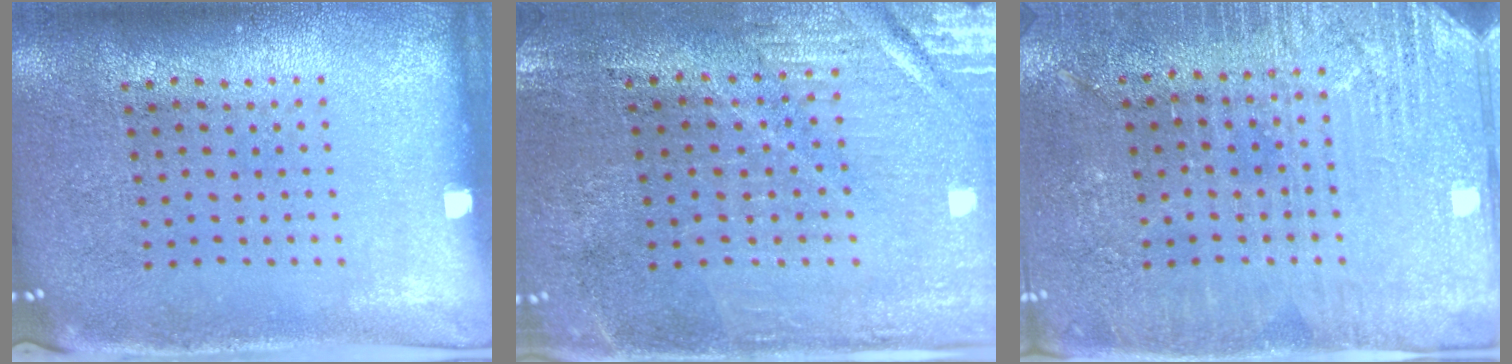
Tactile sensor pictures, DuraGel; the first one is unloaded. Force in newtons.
{"total": 0.7, "press": 0.6, "slide": 0.2}
{"total": 2.9, "press": 2.9, "slide": 0.4}